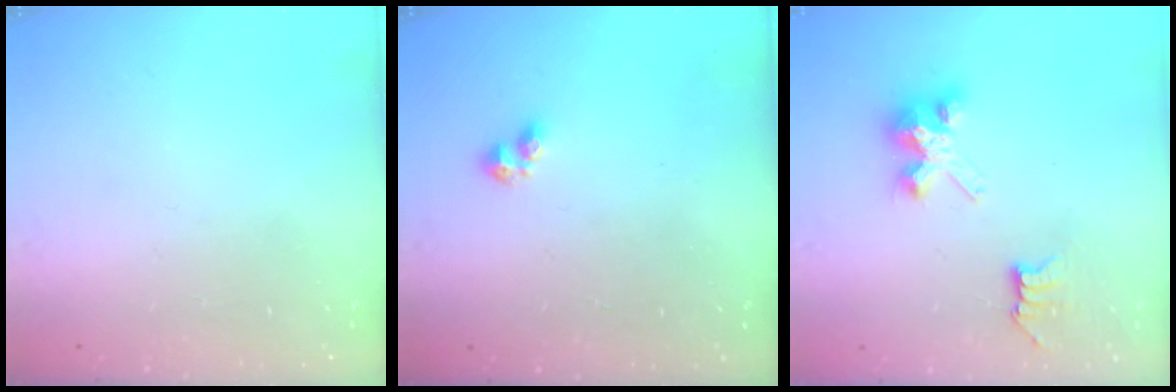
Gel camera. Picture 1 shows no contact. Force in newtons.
{"total": 2.3, "press": 2.2, "slide": 0.6}
{"total": 6.7, "press": 6.7, "slide": 0.1}